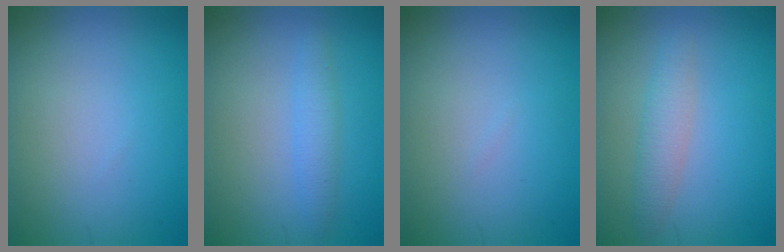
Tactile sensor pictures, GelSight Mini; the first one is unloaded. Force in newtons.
{"total": 1.9, "press": 1.9, "slide": 0.1}
{"total": 0.0}
{"total": 2.5, "press": 2.5, "slide": 0.1}